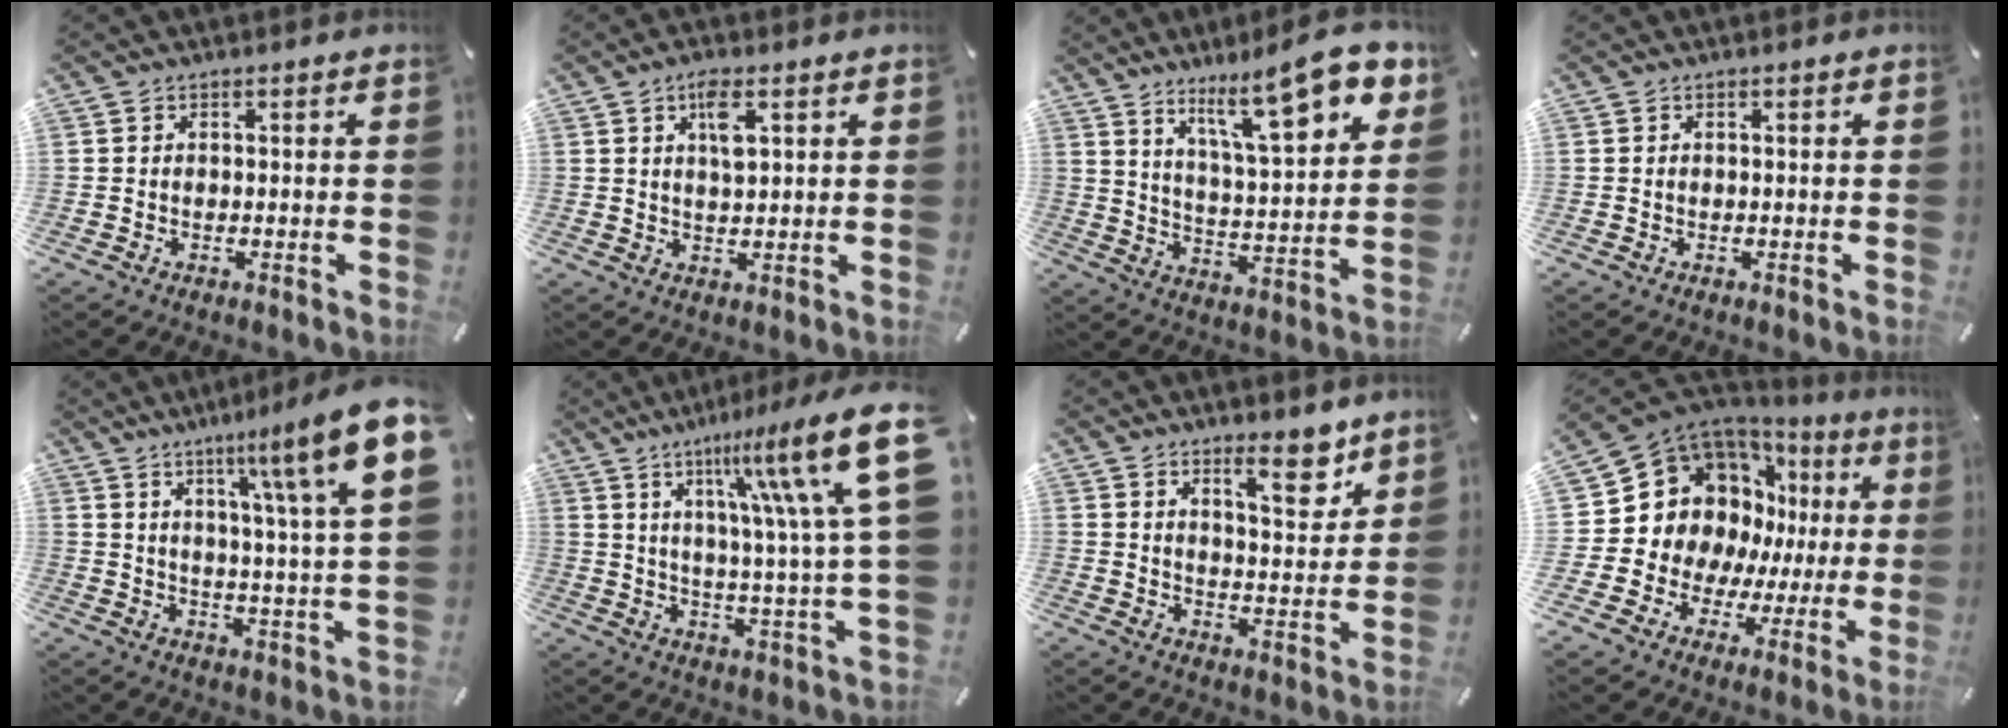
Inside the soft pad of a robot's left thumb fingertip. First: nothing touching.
{"total": 5.3, "force": [2.4, 1.8, 4.3], "torque": [-0.078, 0.000, 0.038]}
{"total": 16.7, "force": [11.8, 3.9, 11.2], "torque": [-0.174, -0.073, 0.186]}
{"total": 0.0}
{"total": 17.1, "force": [8.9, 2.3, 14.4], "torque": [-0.210, -0.055, 0.123]}
{"total": 23.2, "force": [9.8, 3.9, 20.6], "torque": [-0.298, -0.056, 0.142]}
{"total": 9.7, "force": [7.0, 3.0, 6.1], "torque": [-0.073, -0.049, 0.112]}
{"total": 14.3, "force": [5.5, 12.1, 5.3], "torque": [-0.087, -0.072, 0.123]}